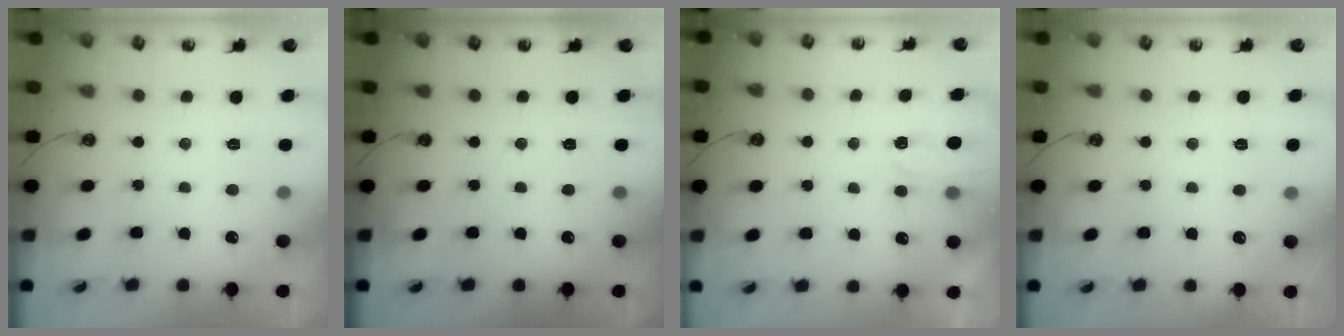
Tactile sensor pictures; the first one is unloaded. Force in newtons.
{"total": 0.0}
{"total": 2.0, "press": 2.0, "slide": 0.3}
{"total": 0.0}